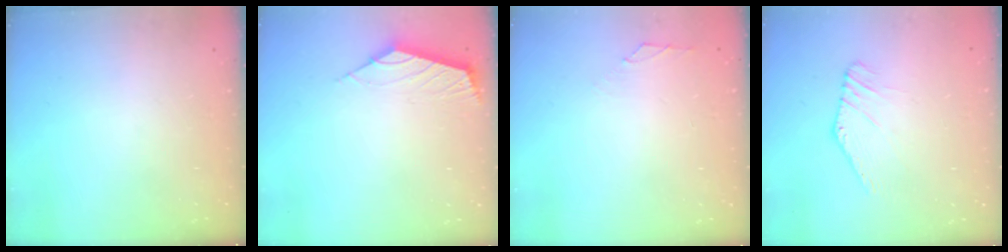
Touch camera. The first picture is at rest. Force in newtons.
{"total": 2.5, "press": 2.4, "slide": 0.7}
{"total": 0.8, "press": 0.6, "slide": 0.5}
{"total": 2.7, "press": 2.7, "slide": 0.1}